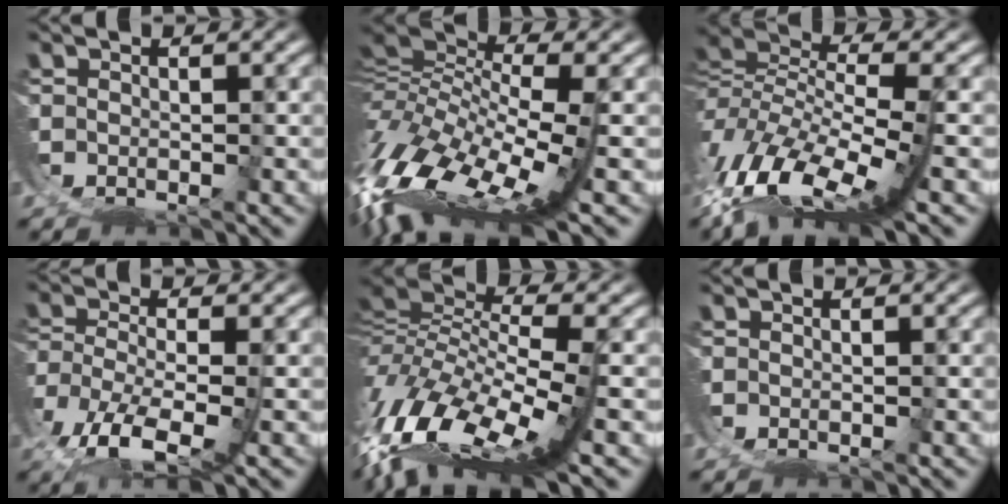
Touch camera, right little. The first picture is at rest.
{"total": 12.4, "force": [1.2, 6.5, 10.5], "torque": [-0.219, -0.031, 0.041]}
{"total": 9.4, "force": [1.2, 4.8, 8.0], "torque": [-0.165, -0.016, 0.028]}
{"total": 4.6, "force": [0.2, 2.5, 3.8], "torque": [-0.110, -0.046, 0.030]}
{"total": 12.7, "force": [1.2, 6.7, 10.7], "torque": [-0.207, -0.020, 0.031]}
{"total": 0.0}